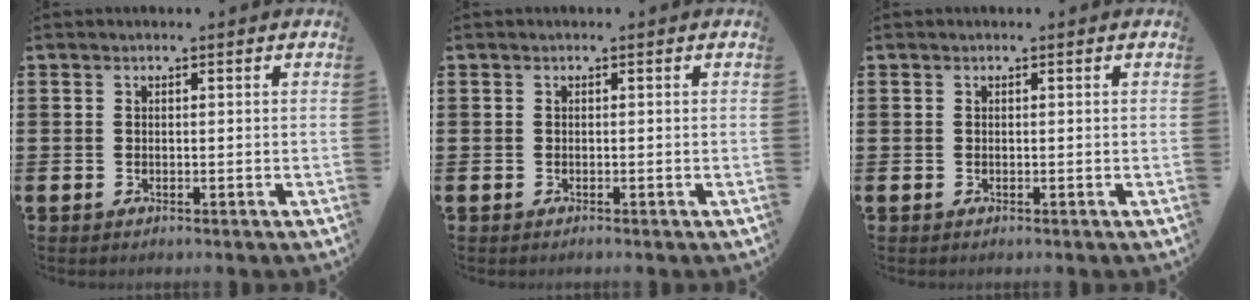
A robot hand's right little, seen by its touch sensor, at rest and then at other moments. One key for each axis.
{"total": 0.0}
{"total": 0.0}